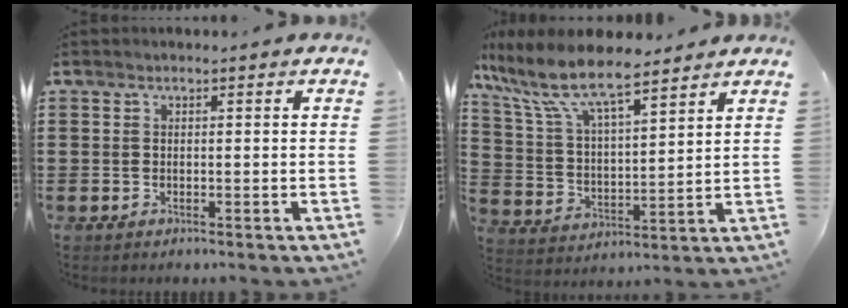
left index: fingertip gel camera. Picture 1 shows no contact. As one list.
[{"total": 9.6, "force": [7.6, 2.1, 5.4], "torque": [-0.135, -0.031, 0.129]}]